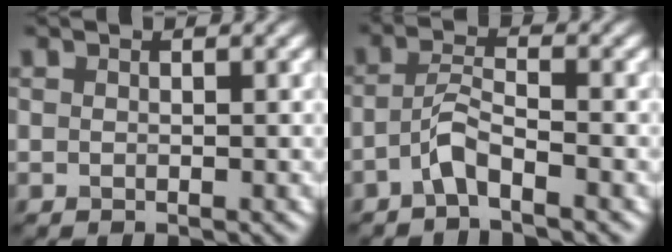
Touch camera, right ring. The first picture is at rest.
{"total": 2.6, "force": [-1.8, 0.5, 1.9], "torque": [-0.039, 0.007, -0.041]}